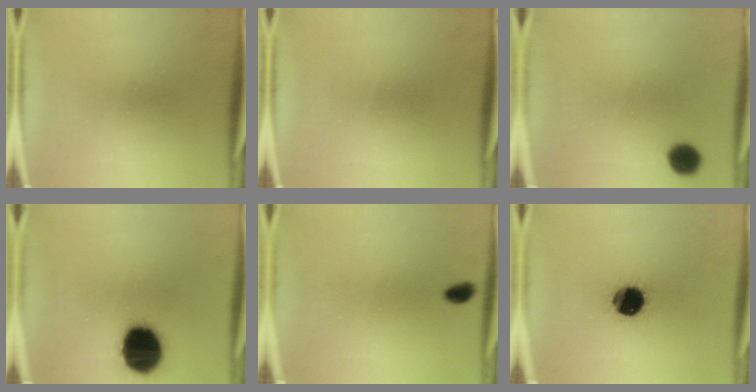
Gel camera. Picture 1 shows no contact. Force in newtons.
{"total": 0.0}
{"total": 5.3}
{"total": 20.1}
{"total": 2.1}
{"total": 13.5}